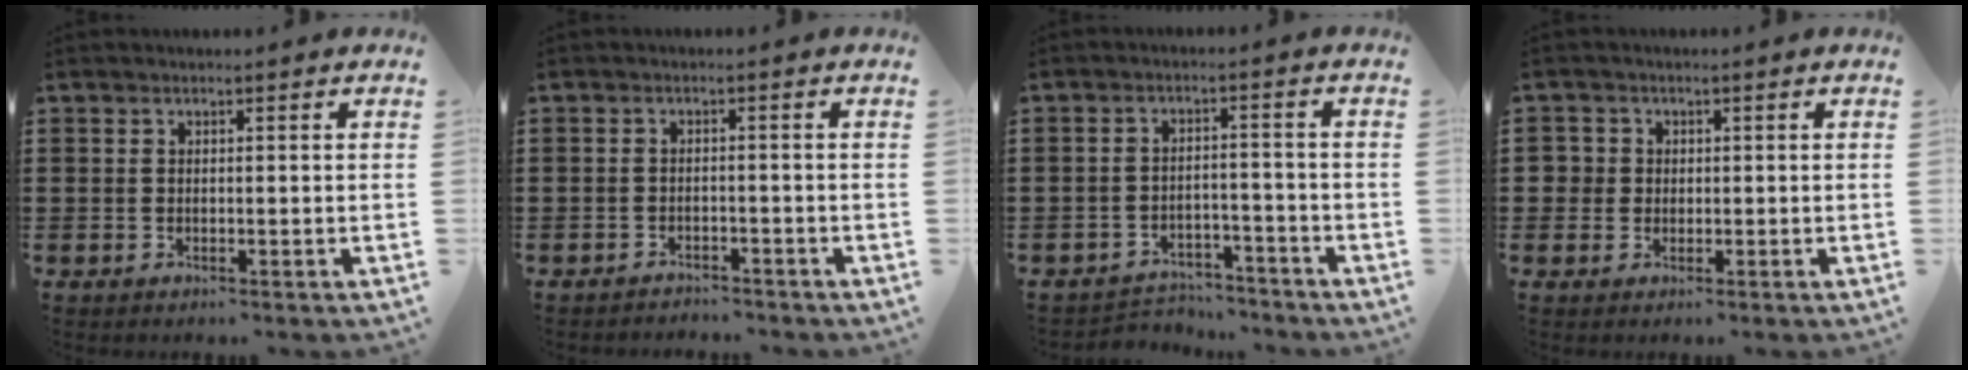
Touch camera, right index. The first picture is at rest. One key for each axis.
{"total": 1.7, "fx": -1.7, "fy": 0.2, "fz": -0.1, "tx": -0.005, "ty": 0.002, "tz": -0.038}
{"total": 3.5, "fx": -3.4, "fy": 0.6, "fz": 0.4, "tx": -0.011, "ty": 0.006, "tz": -0.072}
{"total": 2.3, "fx": 0.3, "fy": 2.3, "fz": 0.5, "tx": -0.020, "ty": 0.009, "tz": 0.002}